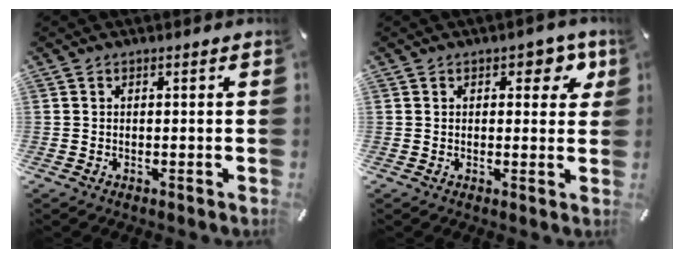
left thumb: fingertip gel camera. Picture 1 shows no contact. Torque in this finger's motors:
{"motor_torque": [0.68, 0.65, 0.44, -0.51, 0.01]}